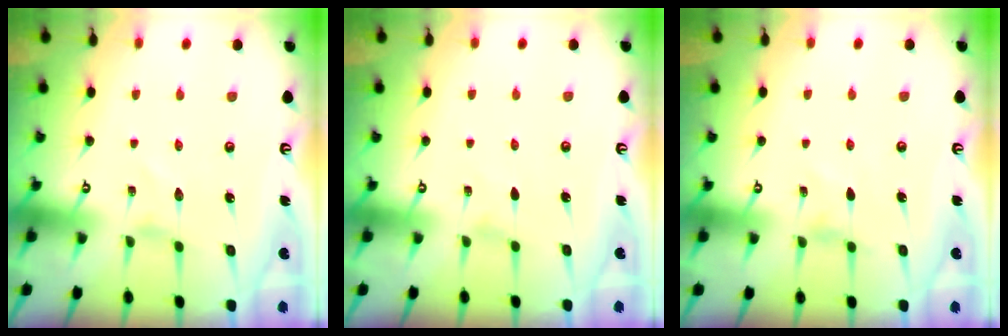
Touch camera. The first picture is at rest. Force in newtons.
{"total": 0.5, "press": 0.5, "slide": 0.1}
{"total": 1.3, "press": 1.3, "slide": 0.3}